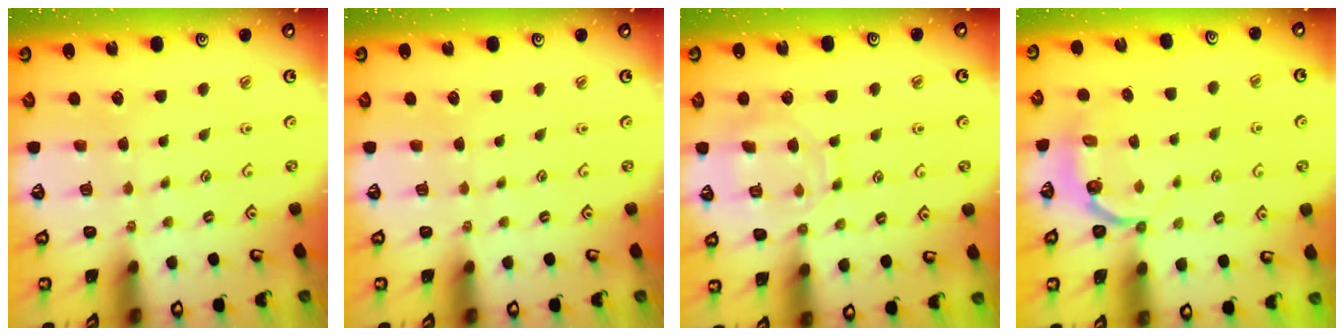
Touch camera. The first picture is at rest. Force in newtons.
{"total": 0.0}
{"total": 11.8, "press": 11.7, "slide": 1.0}
{"total": 3.4, "press": 2.3, "slide": 2.5}